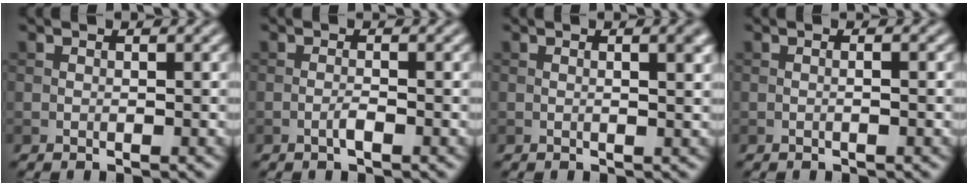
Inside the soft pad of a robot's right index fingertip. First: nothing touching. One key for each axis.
{"total": 1.1, "fx": -0.6, "fy": 0.1, "fz": 0.9, "tx": -0.017, "ty": 0.002, "tz": -0.012}
{"total": 2.5, "fx": 0.5, "fy": 0.8, "fz": 2.3, "tx": -0.020, "ty": 0.006, "tz": 0.002}
{"total": 1.0, "fx": 0.0, "fy": 0.3, "fz": 1.0, "tx": -0.009, "ty": -0.007, "tz": -0.003}